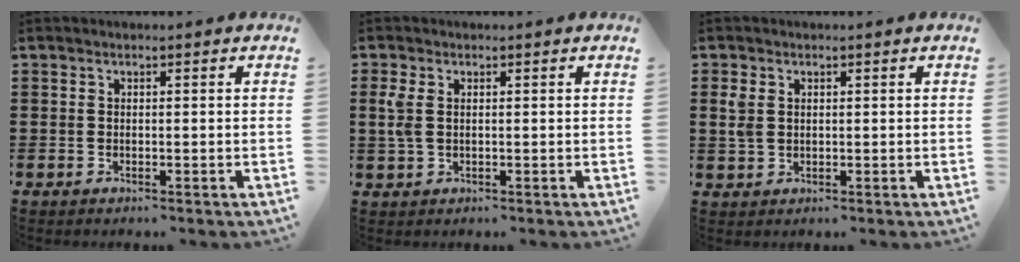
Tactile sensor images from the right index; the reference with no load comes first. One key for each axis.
{"total": 3.0, "fx": 0.4, "fy": 1.7, "fz": 2.4, "tx": -0.072, "ty": 0.000, "tz": 0.000}
{"total": 2.4, "fx": 0.8, "fy": 1.7, "fz": 1.6, "tx": -0.033, "ty": 0.008, "tz": 0.014}